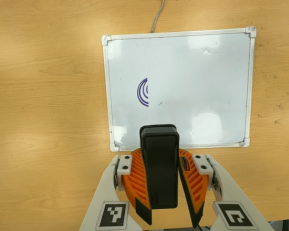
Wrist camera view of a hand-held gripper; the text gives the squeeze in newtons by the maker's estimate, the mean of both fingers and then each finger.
{"total": 12.1, "left": 10.4, "right": 13.7}